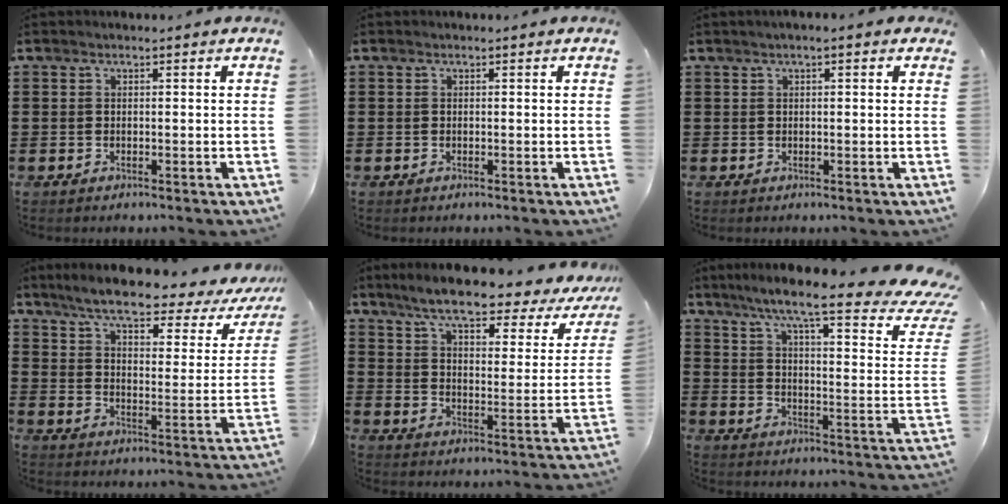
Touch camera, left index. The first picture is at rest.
{"total": 0.0}
{"total": 1.2, "force": [0.5, 0.2, 1.1], "torque": [-0.022, 0.003, 0.007]}
{"total": 7.3, "force": [5.6, 0.4, 4.7], "torque": [-0.106, -0.033, 0.089]}
{"total": 8.0, "force": [6.5, 0.5, 4.6], "torque": [-0.110, -0.039, 0.103]}
{"total": 11.0, "force": [7.8, 0.8, 7.7], "torque": [-0.148, -0.057, 0.118]}